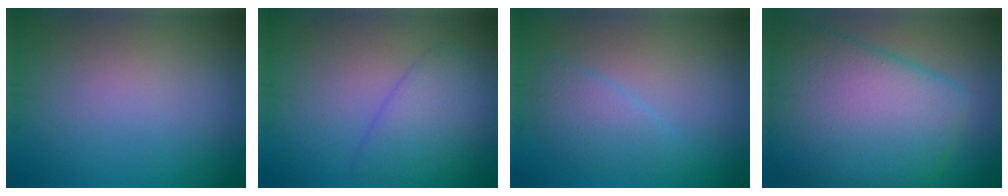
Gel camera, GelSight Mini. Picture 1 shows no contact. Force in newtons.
{"total": 3.4, "press": 3.4, "slide": 0.2}
{"total": 2.5, "press": 2.5, "slide": 0.2}
{"total": 12.4, "press": 12.4, "slide": 0.6}